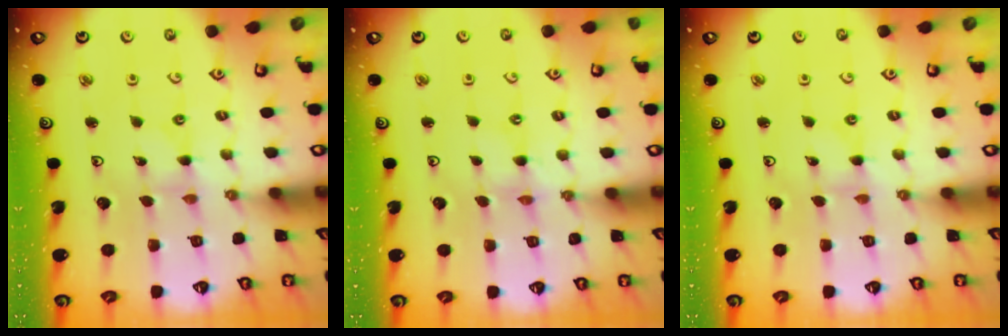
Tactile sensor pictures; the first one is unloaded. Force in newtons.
{"total": 0.5, "press": 0.5, "slide": 0.2}
{"total": 0.0}